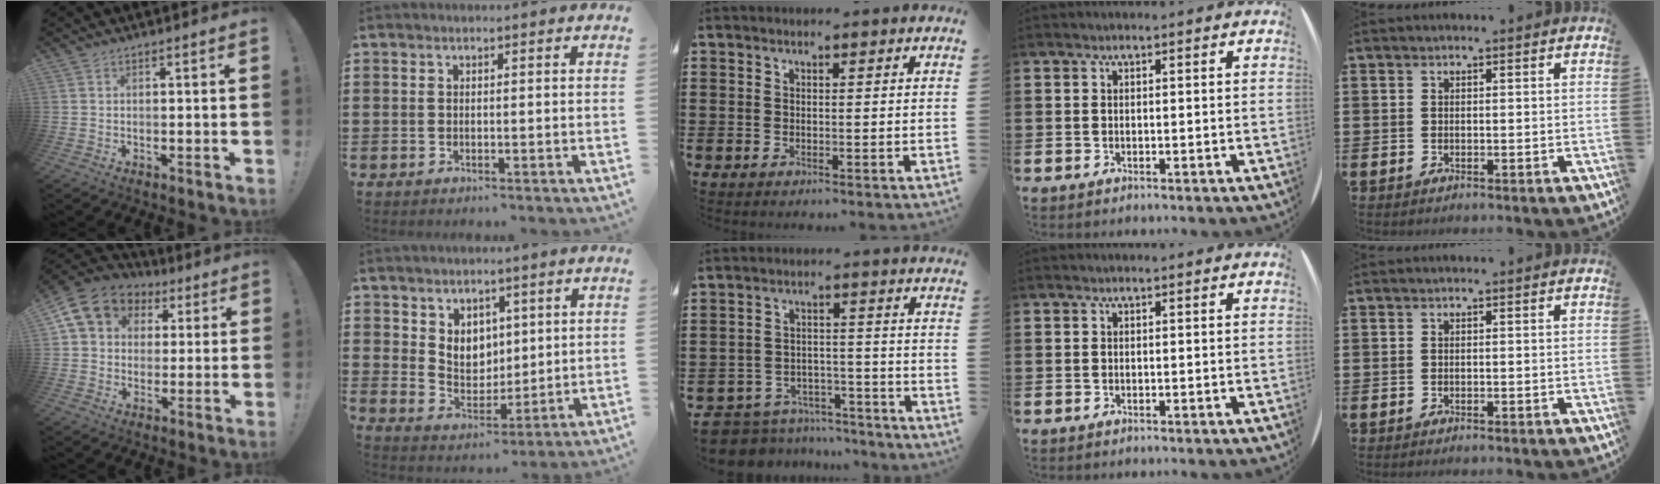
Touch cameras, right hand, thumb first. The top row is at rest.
{"thumb": {"total": 11.4, "force": [4.1, 9.3, 5.2], "torque": [-0.076, -0.013, 0.083]}, "index": {"total": 5.5, "force": [3.2, 4.3, 1.3], "torque": [-0.040, -0.002, 0.058]}, "middle": {"total": 6.7, "force": [-6.6, 1.2, 0.5], "torque": [-0.024, 0.014, -0.137]}}